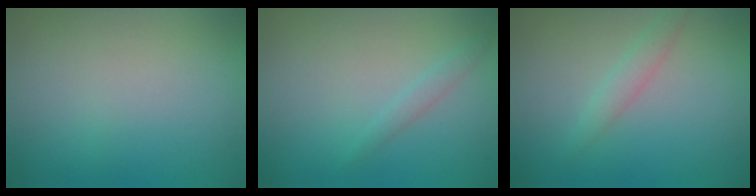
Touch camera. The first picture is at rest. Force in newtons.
{"total": 1.0, "press": 1.0, "slide": 0.0}
{"total": 1.5, "press": 1.5, "slide": 0.1}